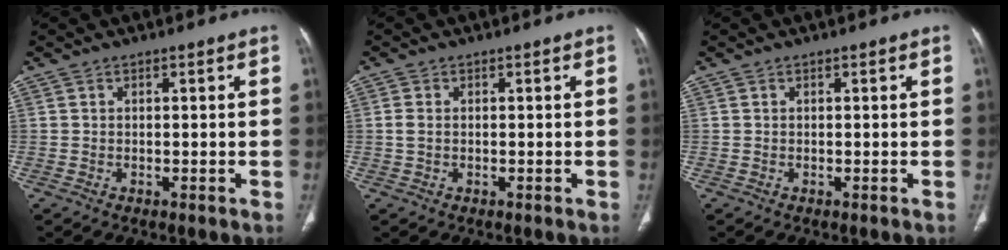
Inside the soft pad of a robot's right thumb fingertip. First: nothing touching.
{"total": 1.6, "force": [0.0, 1.0, 1.2], "torque": [-0.031, 0.002, 0.000]}
{"total": 0.0}